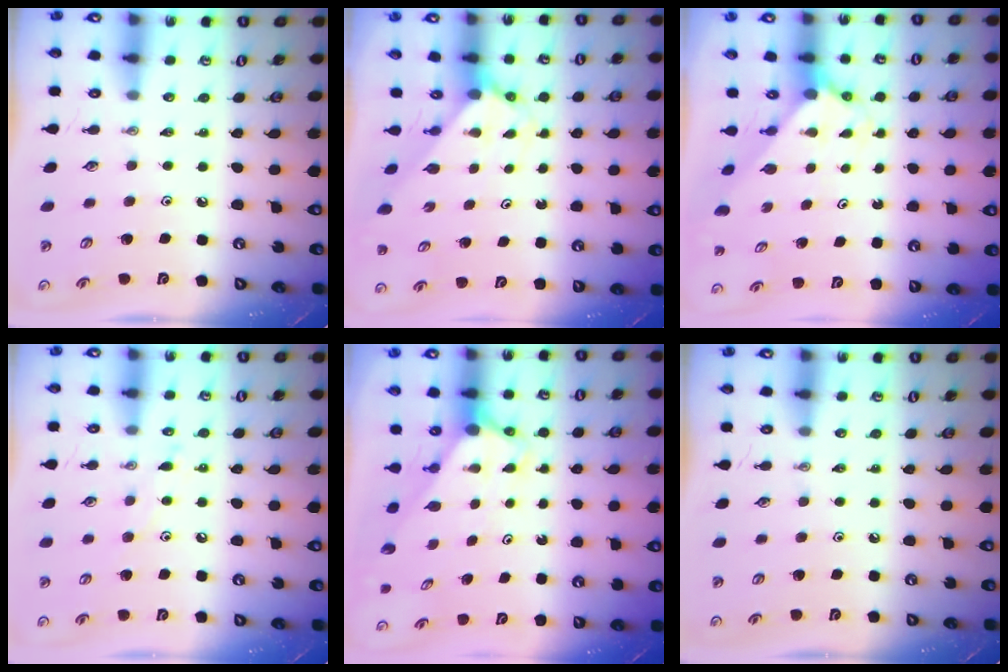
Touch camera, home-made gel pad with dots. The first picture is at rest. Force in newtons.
{"total": 2.3, "press": 2.2, "slide": 0.2}
{"total": 1.7, "press": 1.7, "slide": 0.1}
{"total": 7.0, "press": 6.9, "slide": 0.5}
{"total": 2.6, "press": 2.6, "slide": 0.1}
{"total": 0.0}